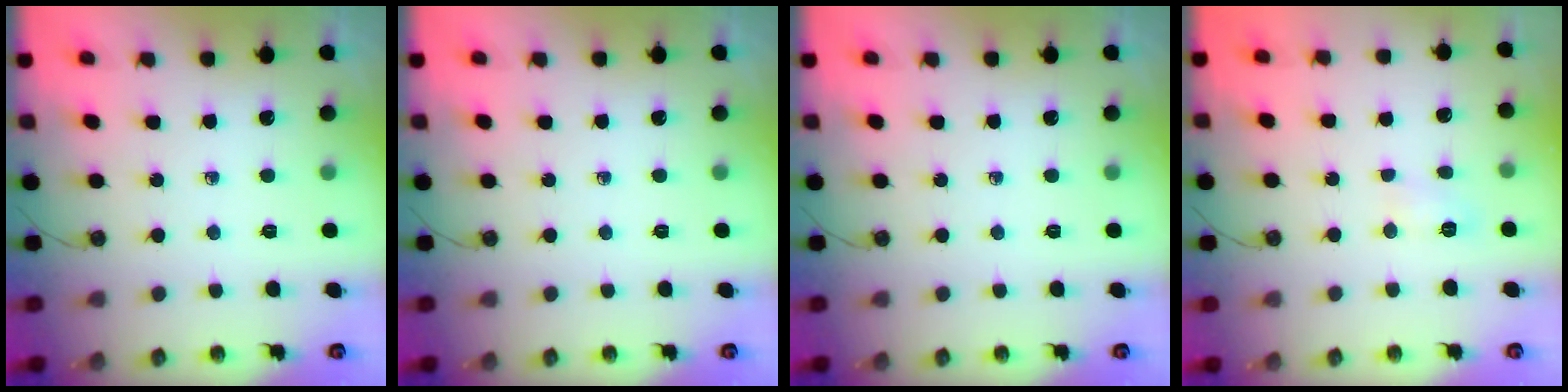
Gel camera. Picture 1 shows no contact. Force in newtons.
{"total": 0.0}
{"total": 0.0}
{"total": 4.8, "press": 4.7, "slide": 0.6}